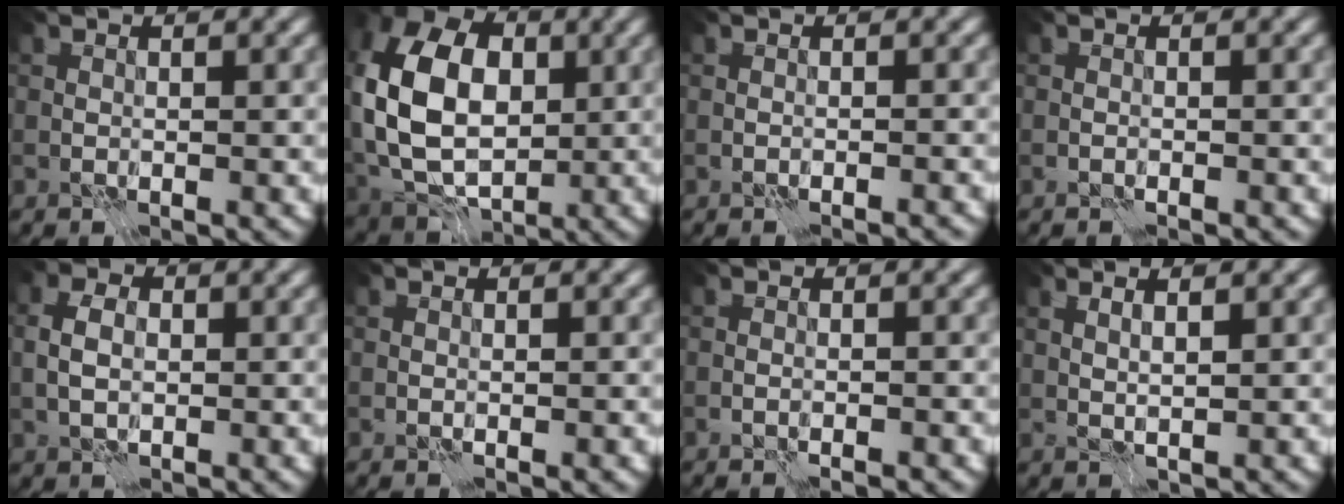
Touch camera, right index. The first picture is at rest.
{"total": 12.7, "force": [0.9, 9.1, 8.8], "torque": [-0.190, 0.009, 0.012]}
{"total": 1.1, "force": [-1.1, -0.1, 0.0], "torque": [0.013, -0.007, -0.024]}
{"total": 0.7, "force": [-0.6, -0.1, 0.2], "torque": [0.001, -0.002, -0.014]}
{"total": 2.7, "force": [0.1, 2.1, 1.7], "torque": [-0.040, 0.003, 0.002]}
{"total": 0.0}
{"total": 1.4, "force": [-1.0, 0.1, 1.0], "torque": [-0.007, -0.002, -0.022]}
{"total": 1.7, "force": [1.3, 0.4, 1.1], "torque": [-0.003, -0.002, 0.007]}